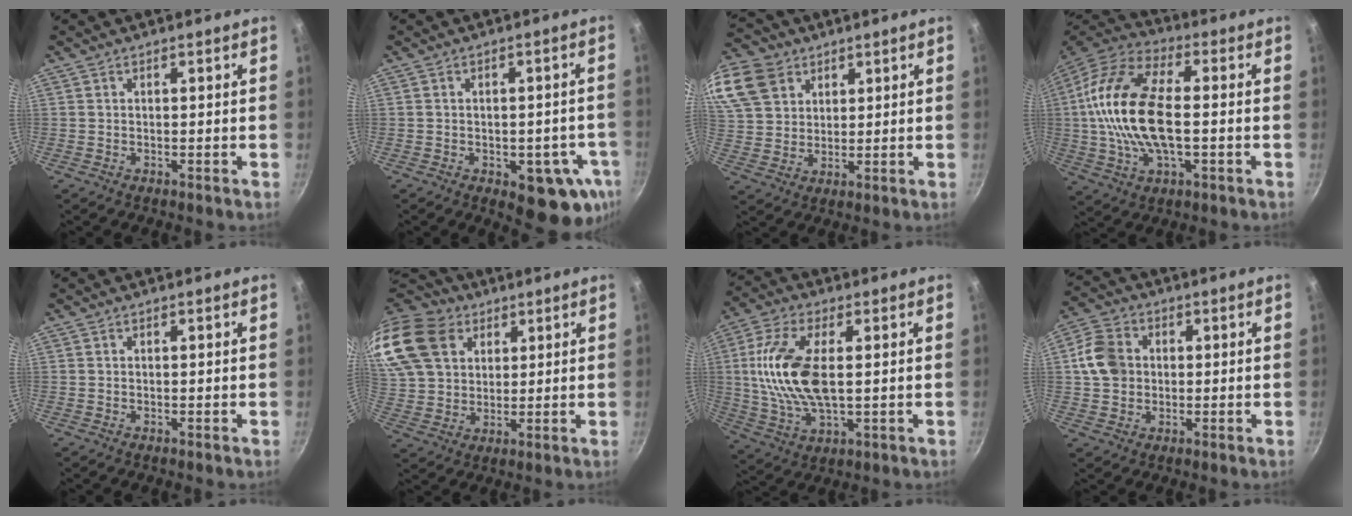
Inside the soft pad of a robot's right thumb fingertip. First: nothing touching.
{"total": 12.0, "force": [-3.6, 6.9, 9.1], "torque": [-0.052, 0.003, -0.040]}
{"total": 17.5, "force": [8.9, 13.2, 7.3], "torque": [-0.168, 0.011, 0.175]}
{"total": 20.3, "force": [-0.3, 10.2, 17.6], "torque": [-0.340, 0.032, -0.020]}
{"total": 0.0}
{"total": 20.1, "force": [10.4, 14.2, 9.6], "torque": [-0.201, -0.004, 0.202]}
{"total": 14.9, "force": [1.7, 6.9, 13.1], "torque": [-0.263, 0.000, 0.031]}
{"total": 8.4, "force": [0.7, 7.0, 4.6], "torque": [-0.068, 0.010, 0.000]}